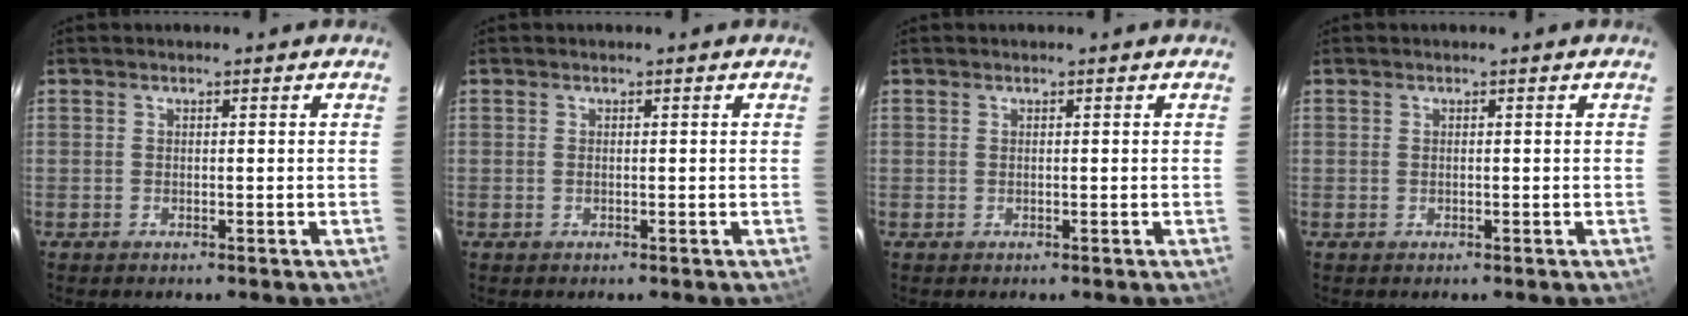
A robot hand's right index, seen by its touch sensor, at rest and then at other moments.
{"total": 0.0}
{"total": 0.0}
{"total": 0.0}